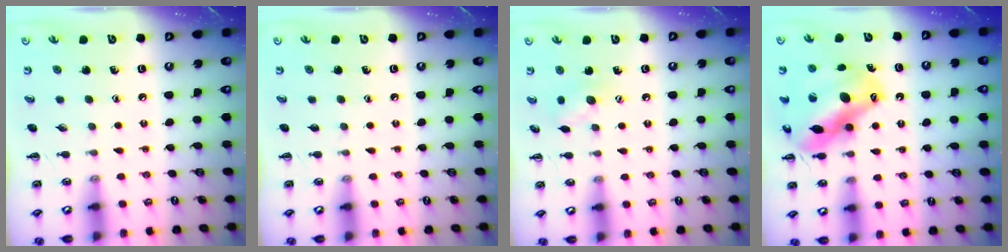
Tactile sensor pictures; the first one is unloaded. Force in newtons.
{"total": 0.0}
{"total": 7.2, "press": 7.2, "slide": 0.4}
{"total": 16.7, "press": 16.0, "slide": 4.6}